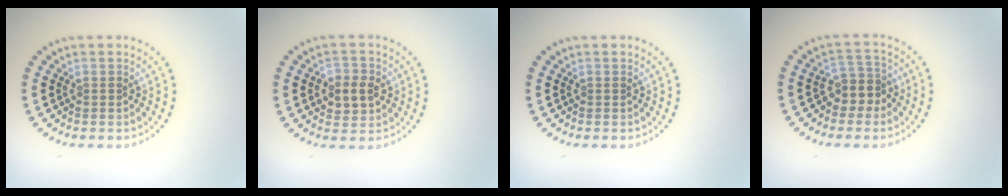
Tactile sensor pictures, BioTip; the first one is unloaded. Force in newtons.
{"total": 2.9, "press": 2.8, "slide": 0.5}
{"total": 0.0}
{"total": 2.6, "press": 2.2, "slide": 1.5}